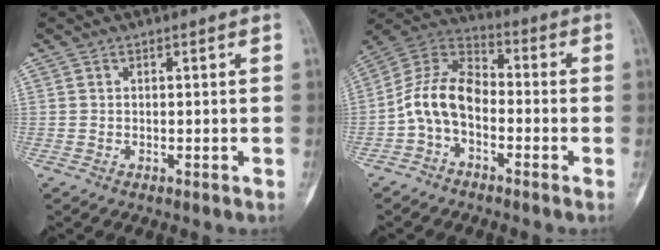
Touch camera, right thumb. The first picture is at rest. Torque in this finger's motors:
{"motor_torque": [0.30, 0.30, 0.22, -0.05, 0.12]}